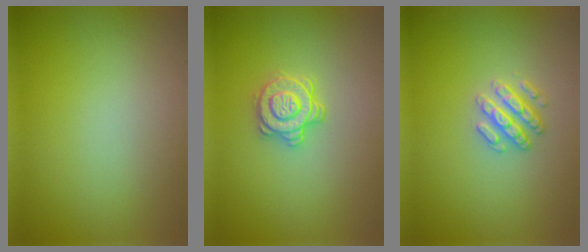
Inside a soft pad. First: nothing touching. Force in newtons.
{"total": 2.9, "press": 2.5, "slide": 1.4}
{"total": 2.5, "press": 2.4, "slide": 0.6}